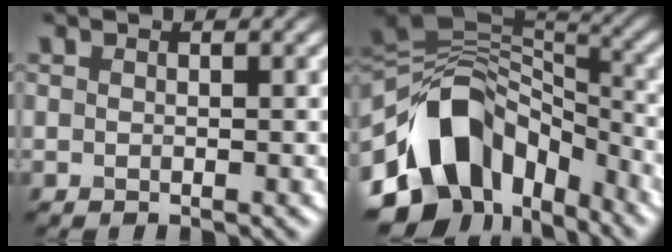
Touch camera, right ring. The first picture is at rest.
{"total": 13.0, "force": [-5.5, 9.0, 7.6], "torque": [-0.142, 0.009, -0.104]}